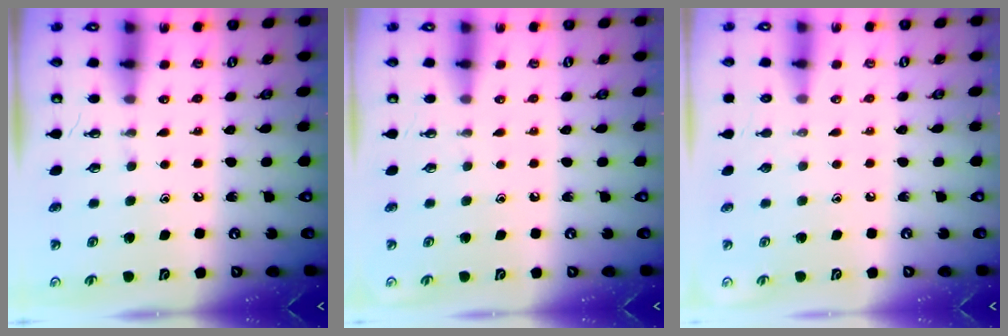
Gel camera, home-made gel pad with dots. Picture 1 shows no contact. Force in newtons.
{"total": 0.0}
{"total": 0.0}